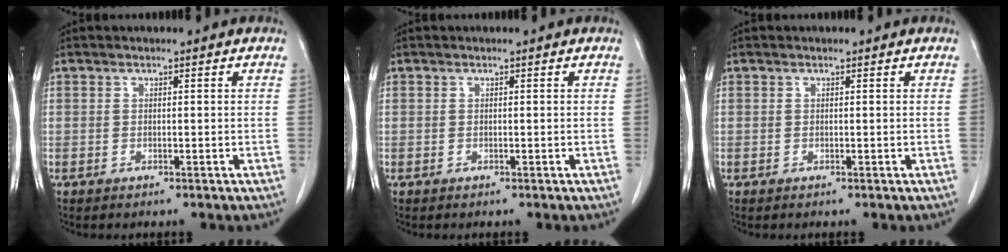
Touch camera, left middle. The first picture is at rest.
{"total": 0.0}
{"total": 0.0}